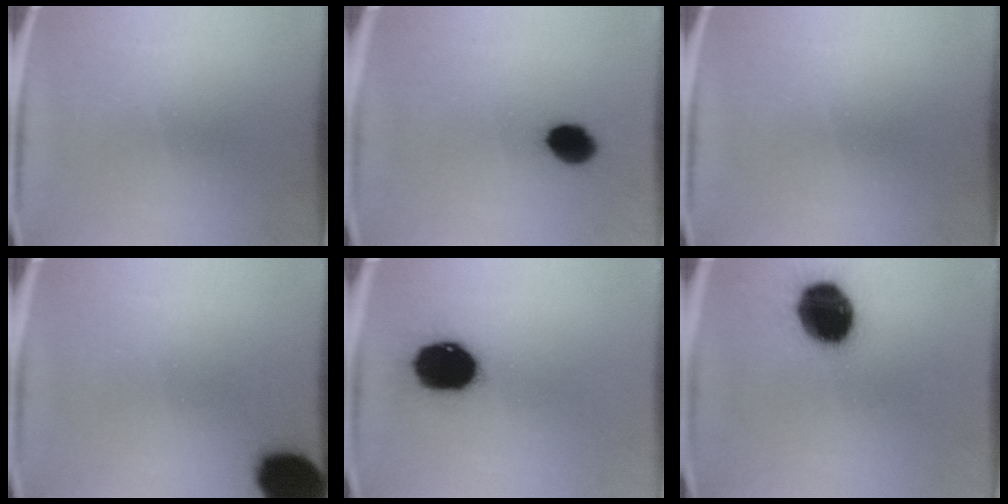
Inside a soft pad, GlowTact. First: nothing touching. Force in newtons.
{"total": 7.3}
{"total": 0.0}
{"total": 15.9}
{"total": 17.2}
{"total": 18.4}